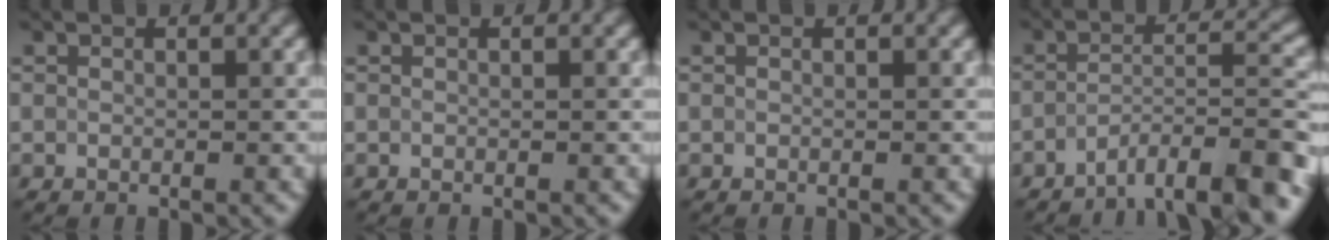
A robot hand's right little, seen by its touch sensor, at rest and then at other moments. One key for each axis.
{"total": 0.0}
{"total": 0.0}
{"total": 7.7, "fx": -5.2, "fy": 1.8, "fz": 5.4, "tx": -0.080, "ty": 0.007, "tz": -0.088}